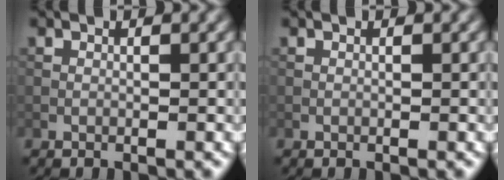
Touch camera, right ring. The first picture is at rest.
{"total": 0.0}